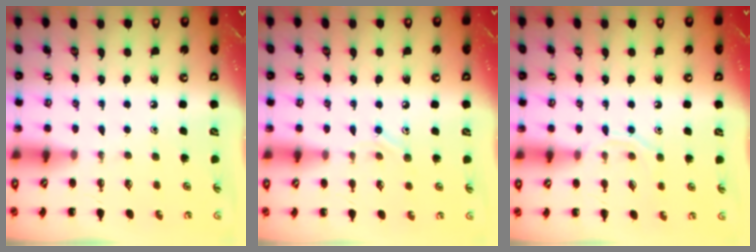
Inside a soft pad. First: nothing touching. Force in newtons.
{"total": 7.6, "press": 7.4, "slide": 1.9}
{"total": 7.0, "press": 6.9, "slide": 1.0}